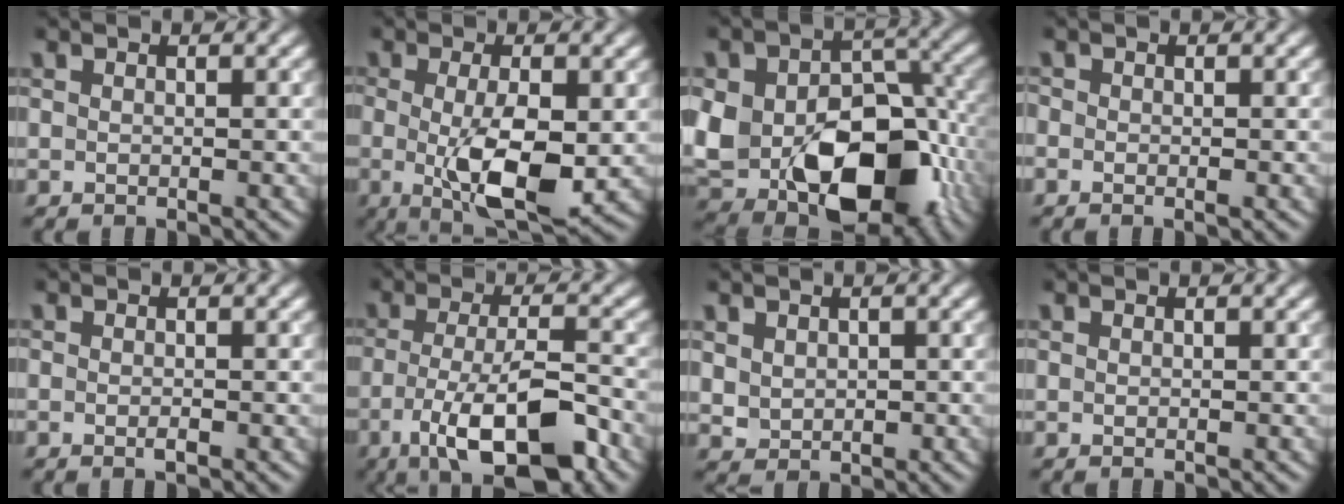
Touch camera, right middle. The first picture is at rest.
{"total": 7.3, "force": [-1.0, 2.5, 6.8], "torque": [-0.127, -0.021, -0.011]}
{"total": 15.4, "force": [-4.0, 10.1, 10.9], "torque": [-0.169, -0.022, -0.058]}
{"total": 0.7, "force": [-0.4, 0.4, 0.5], "torque": [-0.007, -0.002, -0.007]}
{"total": 0.6, "force": [-0.3, 0.2, 0.5], "torque": [-0.010, -0.002, -0.004]}
{"total": 9.7, "force": [-4.4, 3.0, 8.1], "torque": [-0.139, -0.009, -0.074]}
{"total": 1.8, "force": [0.6, 1.5, 0.7], "torque": [-0.016, -0.006, 0.019]}
{"total": 0.0}